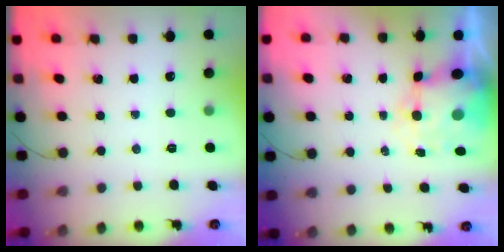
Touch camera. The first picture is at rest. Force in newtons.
{"total": 8.7, "press": 8.5, "slide": 2.0}